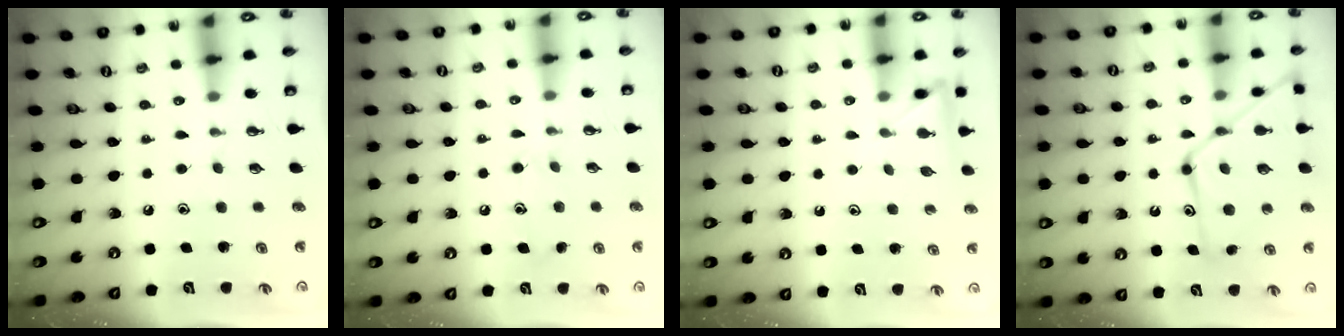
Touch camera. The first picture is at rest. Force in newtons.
{"total": 8.2, "press": 8.2, "slide": 0.6}
{"total": 5.5, "press": 5.5, "slide": 0.5}
{"total": 15.9, "press": 15.9, "slide": 1.1}